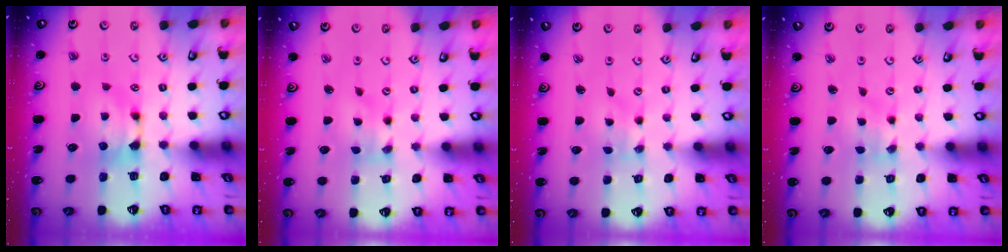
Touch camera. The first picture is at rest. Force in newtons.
{"total": 2.2, "press": 2.0, "slide": 1.0}
{"total": 4.1, "press": 4.0, "slide": 0.9}
{"total": 2.8, "press": 2.7, "slide": 0.9}